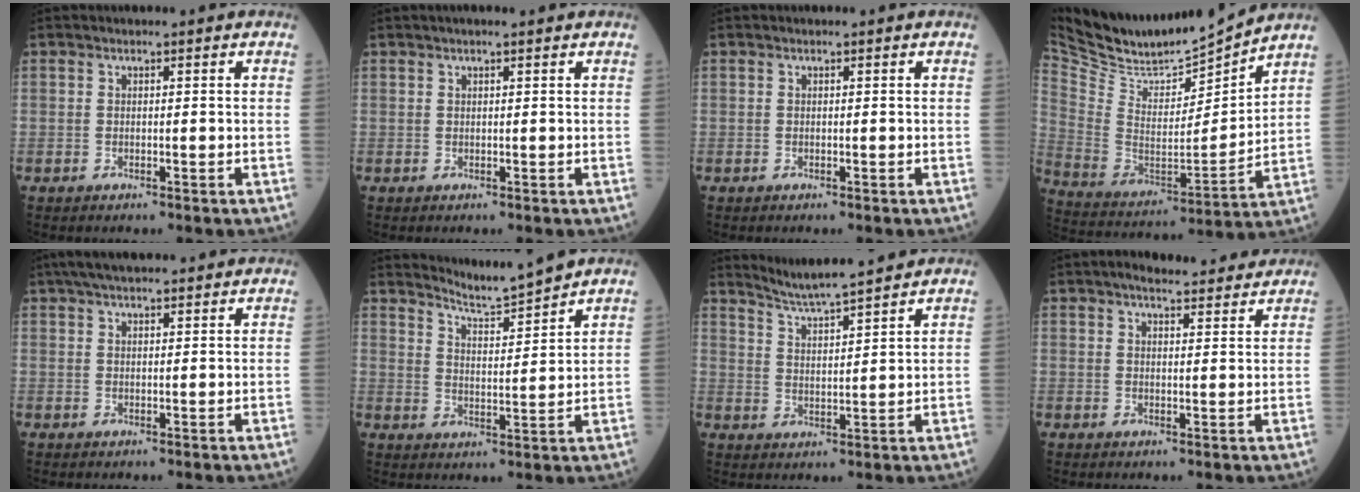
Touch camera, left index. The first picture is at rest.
{"total": 2.2, "force": [1.7, 0.2, 1.3], "torque": [-0.016, 0.016, 0.024]}
{"total": 0.0}
{"total": 16.6, "force": [16.0, 2.0, 4.2], "torque": [-0.102, -0.020, 0.284]}
{"total": 8.9, "force": [7.5, 1.7, 4.5], "torque": [-0.066, 0.037, 0.114]}
{"total": 6.4, "force": [6.2, -1.2, 0.7], "torque": [-0.024, -0.017, 0.113]}
{"total": 8.8, "force": [8.2, -0.6, 3.1], "torque": [-0.064, 0.008, 0.141]}
{"total": 8.4, "force": [7.4, 1.7, 3.4], "torque": [-0.046, 0.014, 0.093]}